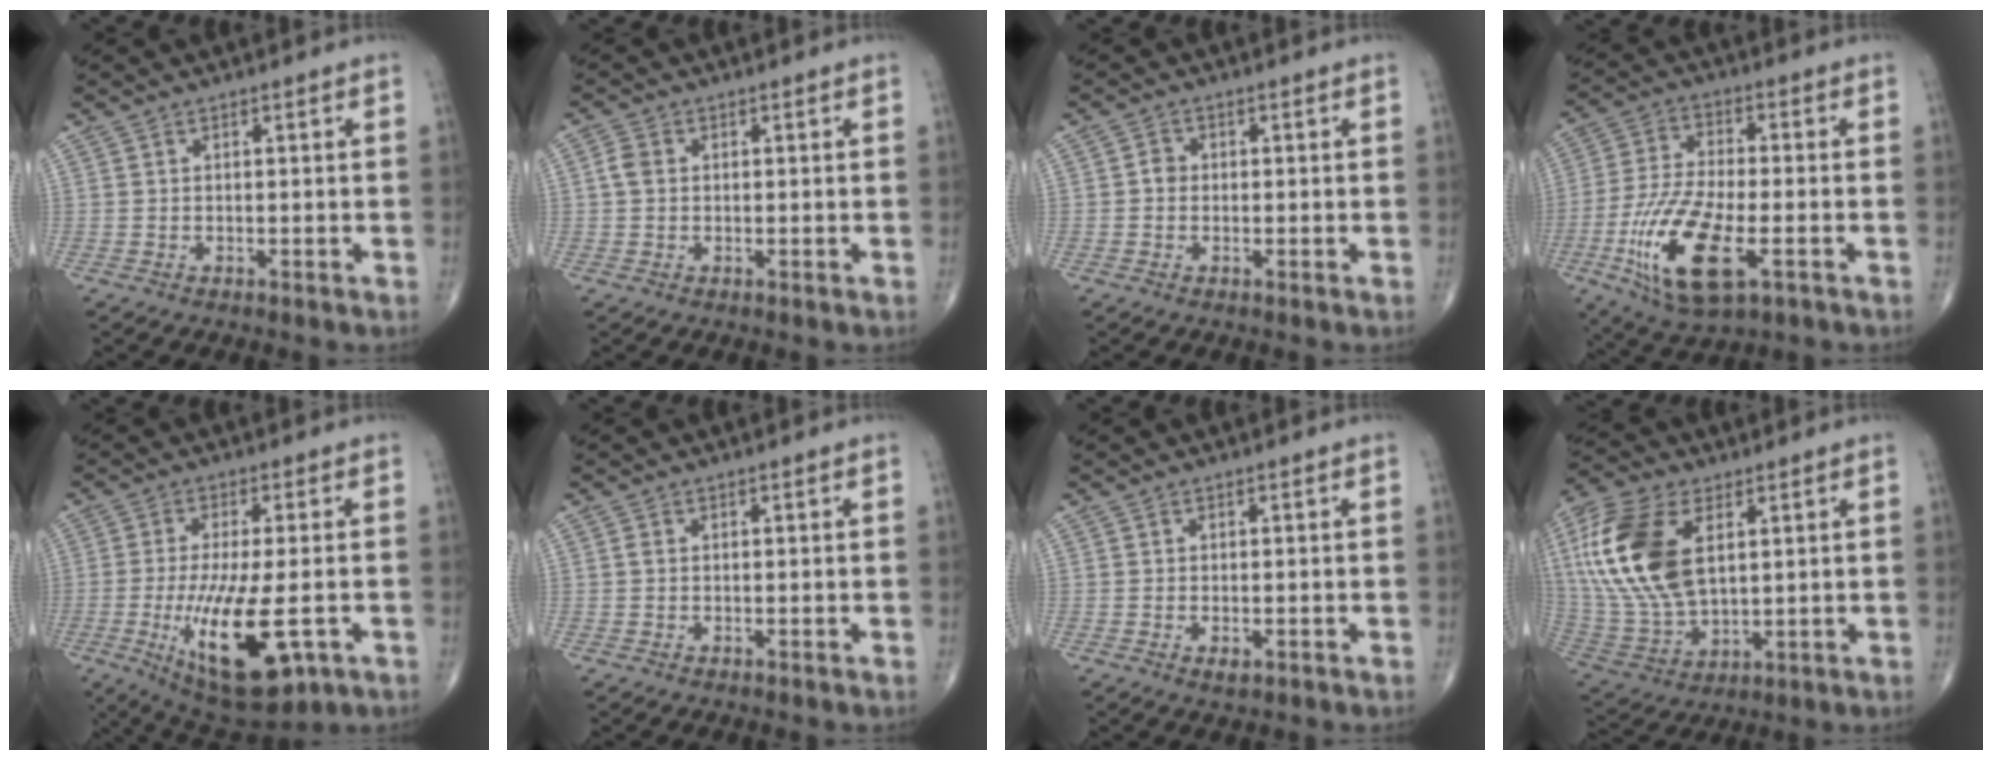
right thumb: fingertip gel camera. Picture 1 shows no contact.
{"total": 2.3, "force": [0.2, 1.8, 1.5], "torque": [-0.030, 0.006, 0.000]}
{"total": 1.8, "force": [-0.2, 1.6, 0.8], "torque": [-0.003, 0.006, -0.007]}
{"total": 17.0, "force": [-5.8, 6.7, 14.4], "torque": [-0.300, 0.002, -0.099]}
{"total": 16.7, "force": [-4.5, 5.6, 15.2], "torque": [-0.277, -0.017, -0.056]}
{"total": 0.6, "force": [0.0, 0.5, 0.4], "torque": [-0.006, 0.000, -0.002]}
{"total": 1.6, "force": [-0.6, 0.8, 1.3], "torque": [-0.021, -0.001, -0.007]}
{"total": 21.0, "force": [5.5, 11.8, 16.5], "torque": [-0.353, -0.019, 0.104]}